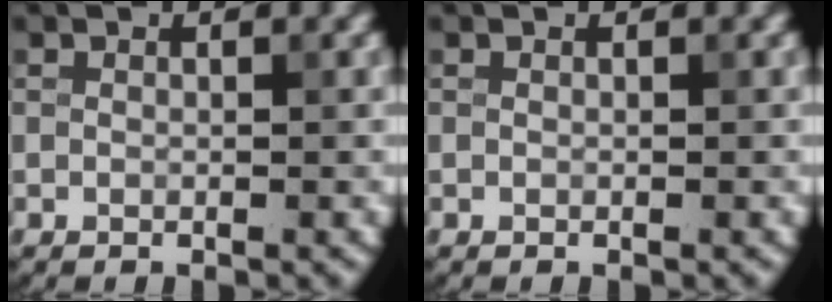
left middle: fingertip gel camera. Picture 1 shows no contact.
{"total": 0.0}